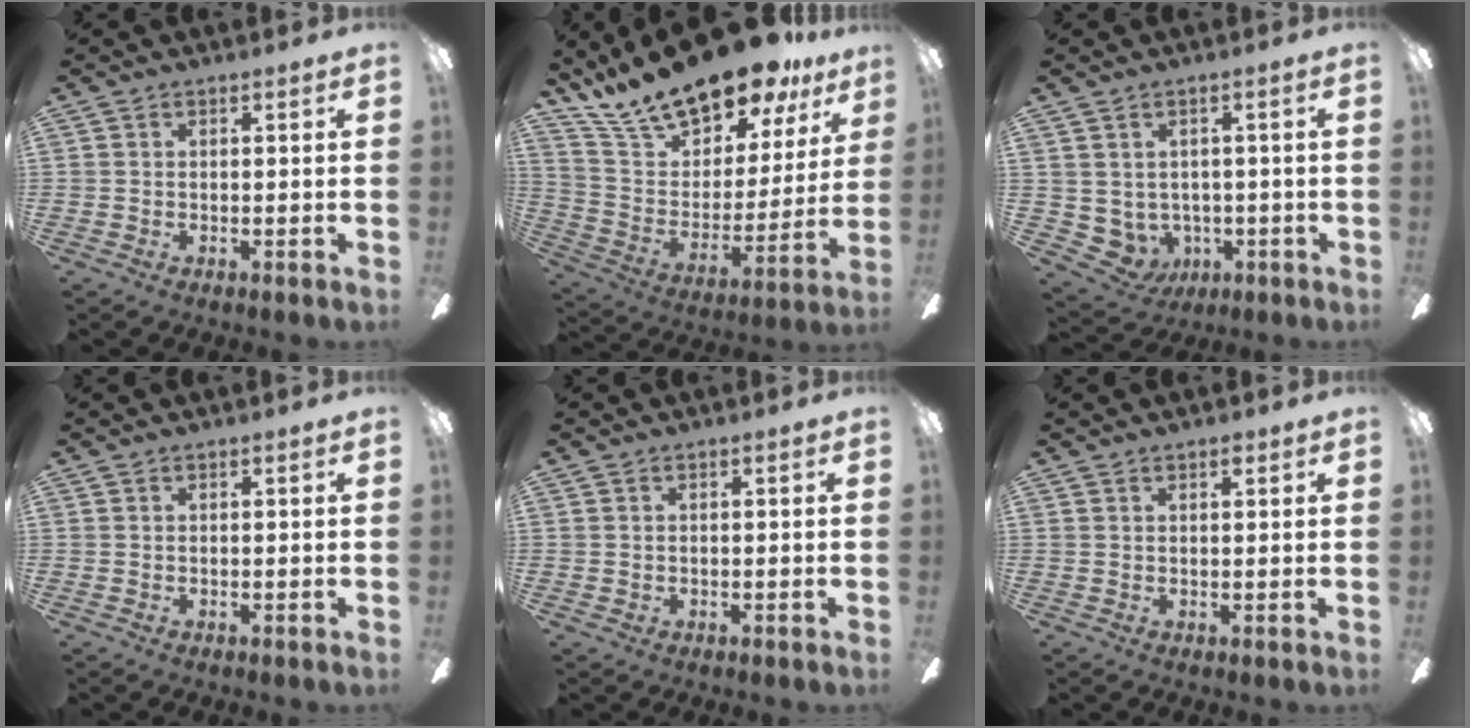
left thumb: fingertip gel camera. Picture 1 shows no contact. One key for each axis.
{"total": 21.5, "fx": 18.9, "fy": 6.2, "fz": 8.0, "tx": -0.156, "ty": -0.139, "tz": 0.335}
{"total": 4.5, "fx": 1.1, "fy": 4.3, "fz": 0.8, "tx": -0.054, "ty": -0.016, "tz": 0.024}
{"total": 0.0}
{"total": 0.6, "fx": 0.2, "fy": 0.5, "fz": 0.0, "tx": 0.001, "ty": 0.005, "tz": 0.003}
{"total": 1.3, "fx": 1.1, "fy": 0.4, "fz": 0.5, "tx": -0.003, "ty": -0.003, "tz": 0.019}